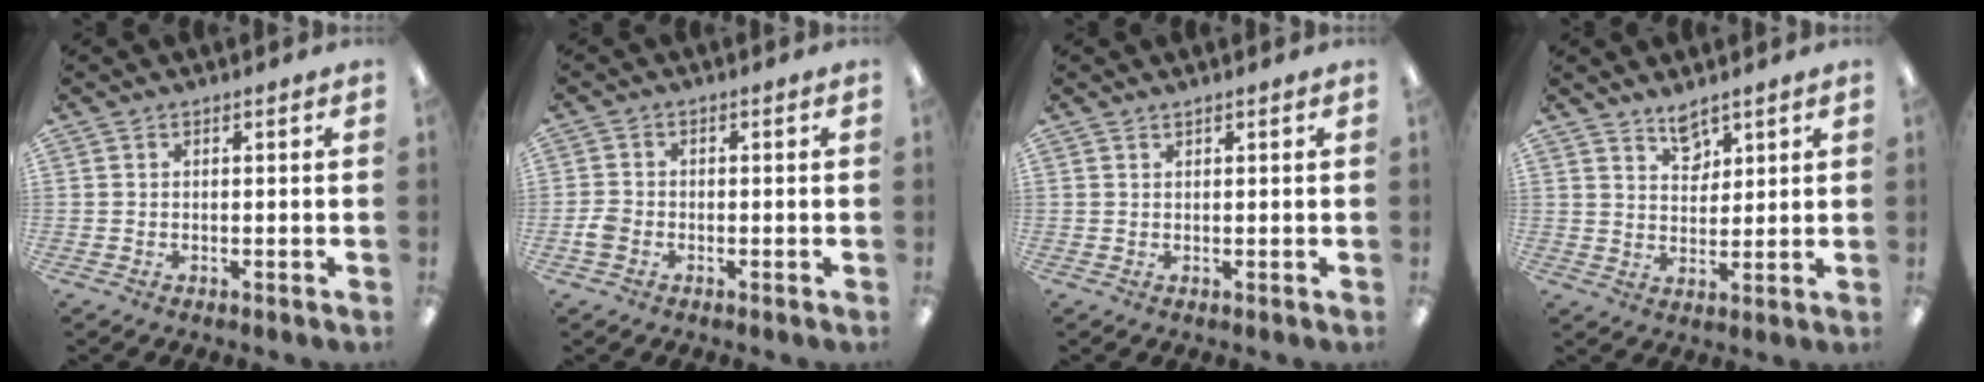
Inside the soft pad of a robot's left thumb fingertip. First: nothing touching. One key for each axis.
{"total": 2.7, "fx": -1.1, "fy": 2.1, "fz": 1.4, "tx": -0.023, "ty": 0.007, "tz": -0.019}
{"total": 0.6, "fx": 0.6, "fy": 0.1, "fz": 0.1, "tx": -0.002, "ty": 0.000, "tz": 0.011}
{"total": 5.5, "fx": 4.3, "fy": 2.9, "fz": 1.7, "tx": -0.013, "ty": -0.026, "tz": 0.076}